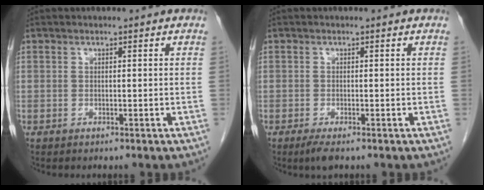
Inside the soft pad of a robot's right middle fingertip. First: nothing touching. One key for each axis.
{"total": 2.1, "fx": -1.4, "fy": 0.4, "fz": 1.5, "tx": -0.030, "ty": -0.006, "tz": -0.025}